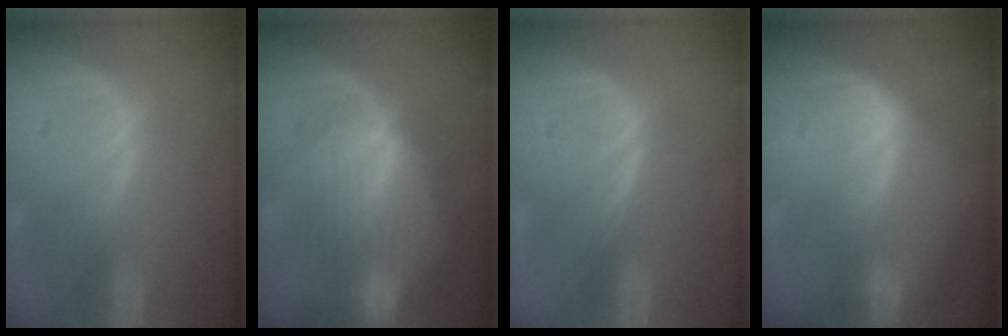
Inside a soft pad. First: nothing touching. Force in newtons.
{"total": 8.2, "press": 8.1, "slide": 1.3}
{"total": 0.0}
{"total": 2.4, "press": 2.4, "slide": 0.2}